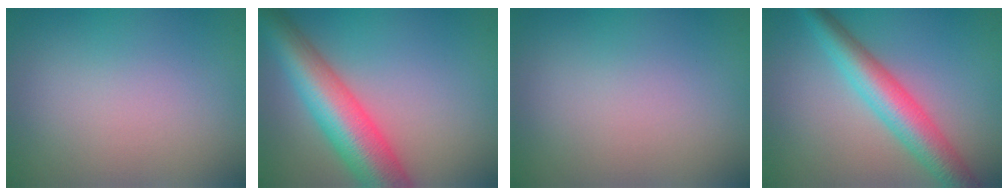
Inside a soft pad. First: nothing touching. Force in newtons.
{"total": 9.0, "press": 9.0, "slide": 0.3}
{"total": 0.0}
{"total": 5.7, "press": 5.7, "slide": 0.2}